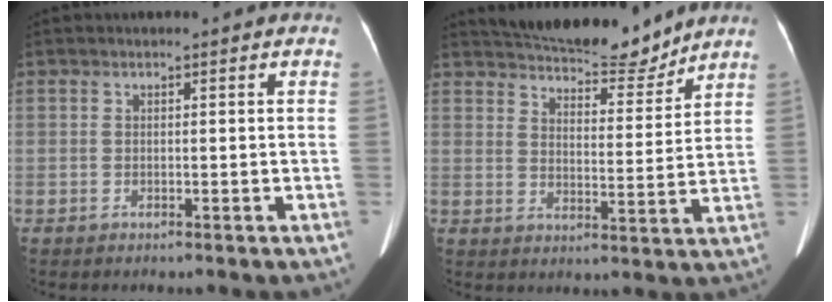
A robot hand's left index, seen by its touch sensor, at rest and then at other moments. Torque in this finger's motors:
{"motor_torque": [0.36, -0.43, 0.16, 0.03]}